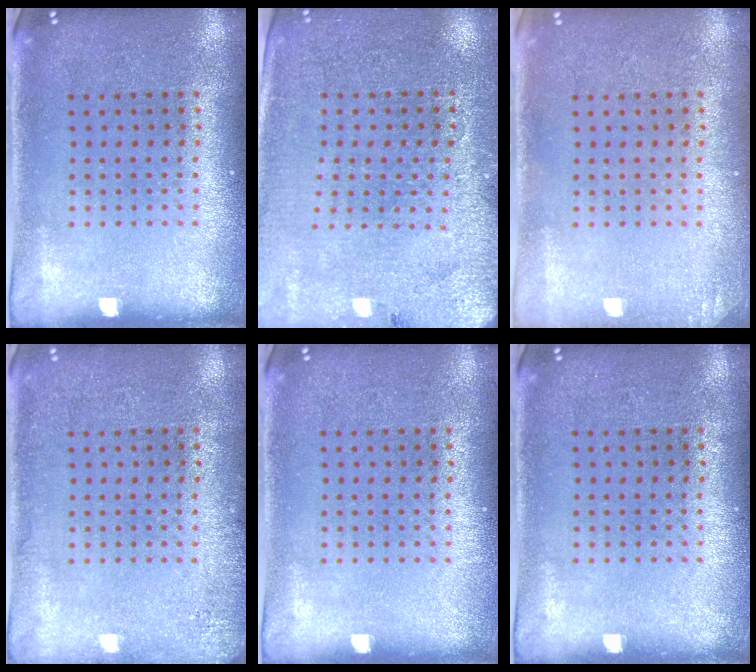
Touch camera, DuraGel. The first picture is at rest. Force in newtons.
{"total": 2.8, "press": 2.7, "slide": 0.5}
{"total": 0.9, "press": 0.9, "slide": 0.2}
{"total": 1.6, "press": 1.6, "slide": 0.3}
{"total": 0.0}
{"total": 0.0}